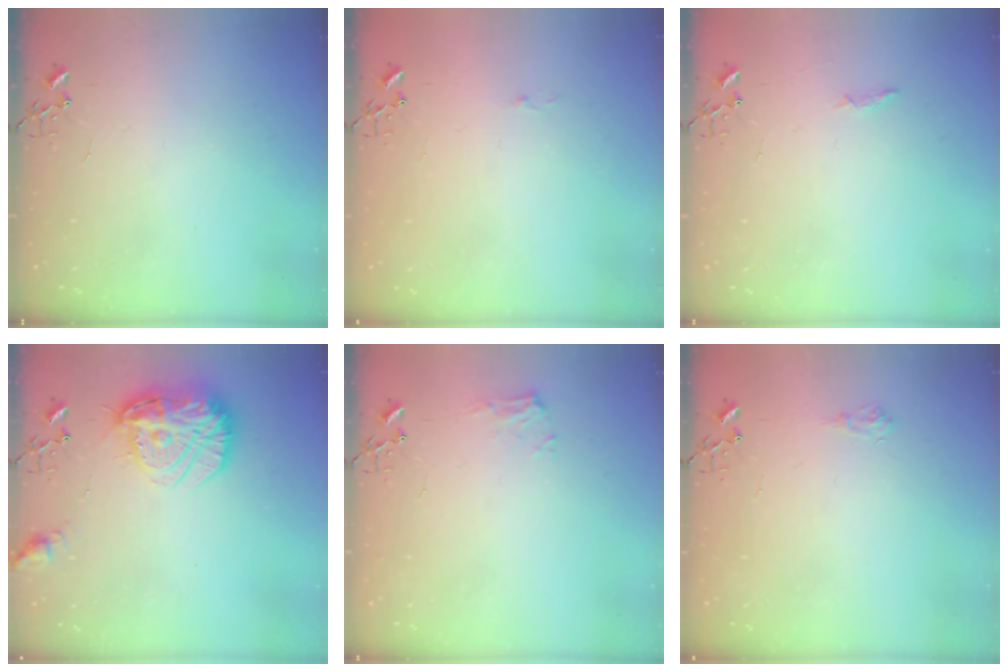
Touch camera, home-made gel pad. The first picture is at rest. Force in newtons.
{"total": 2.6, "press": 2.6, "slide": 0.4}
{"total": 3.9, "press": 3.9, "slide": 0.5}
{"total": 19.7, "press": 19.7, "slide": 1.5}
{"total": 7.3, "press": 7.3, "slide": 0.2}
{"total": 6.2, "press": 6.2, "slide": 0.8}